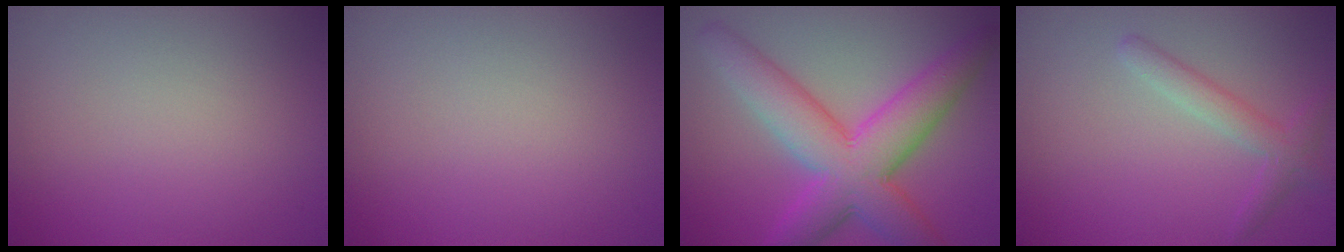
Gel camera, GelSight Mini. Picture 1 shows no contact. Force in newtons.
{"total": 0.0}
{"total": 8.8, "press": 8.8, "slide": 0.1}
{"total": 2.4, "press": 2.4, "slide": 0.2}